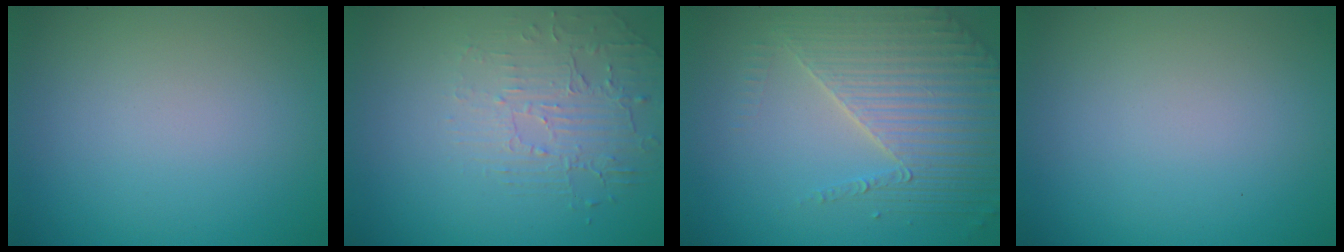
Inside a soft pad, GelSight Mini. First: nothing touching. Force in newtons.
{"total": 2.1, "press": 1.3, "slide": 1.7}
{"total": 4.6, "press": 4.1, "slide": 2.0}
{"total": 0.0}